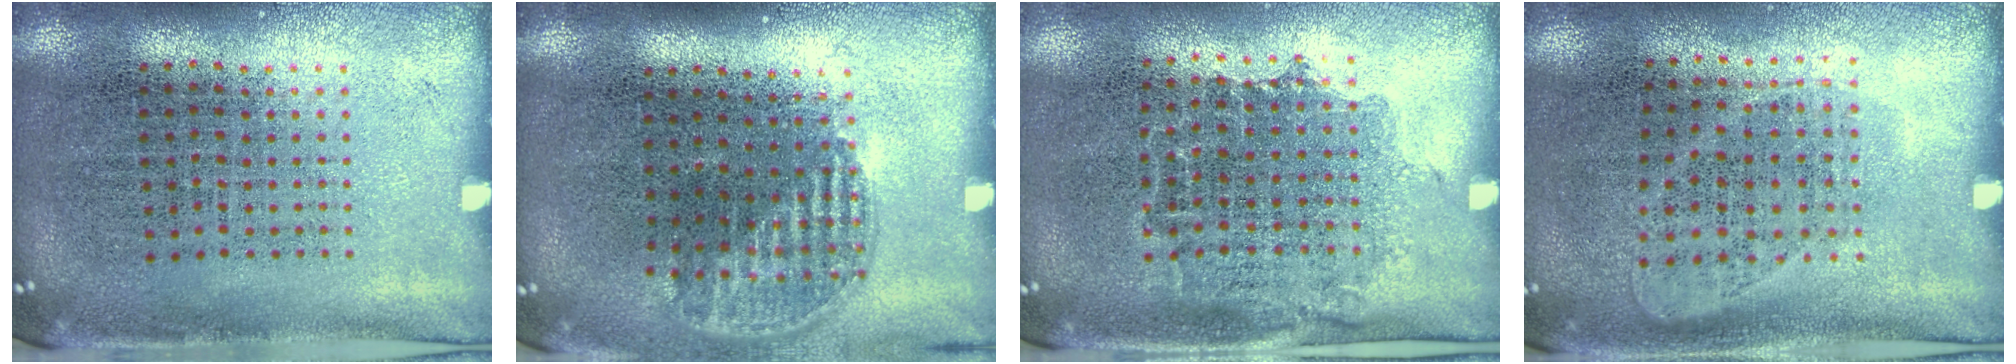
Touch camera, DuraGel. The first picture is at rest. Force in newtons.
{"total": 1.2, "press": 1.0, "slide": 0.6}
{"total": 1.1, "press": 0.9, "slide": 0.5}
{"total": 1.0, "press": 0.9, "slide": 0.4}